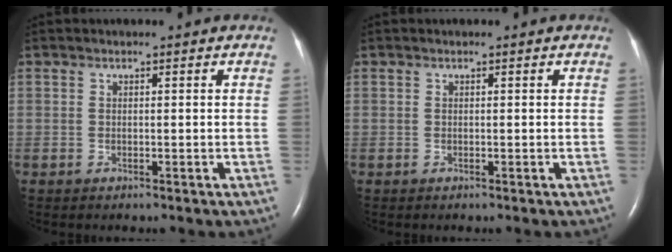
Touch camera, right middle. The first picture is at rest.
{"total": 0.0}